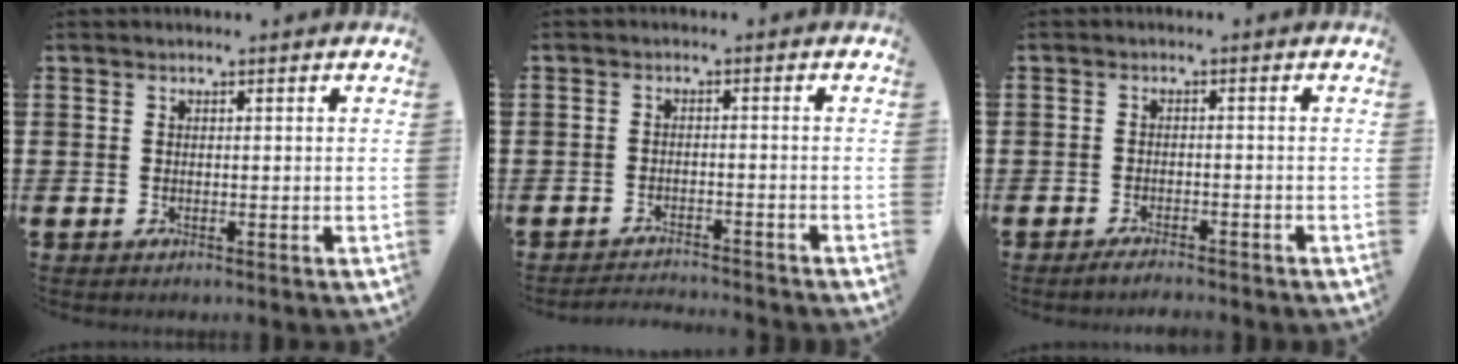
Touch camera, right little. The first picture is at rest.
{"total": 2.0, "force": [-2.0, -0.2, 0.0], "torque": [-0.003, 0.004, -0.042]}
{"total": 1.8, "force": [-1.7, 0.0, 0.7], "torque": [-0.012, 0.003, -0.032]}